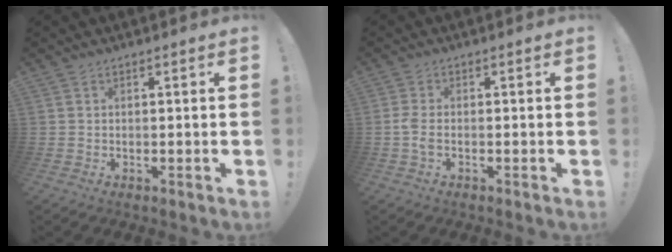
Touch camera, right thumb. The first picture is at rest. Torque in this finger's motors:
{"motor_torque": [0.55, 0.48, 0.25, -0.28, 0.20]}